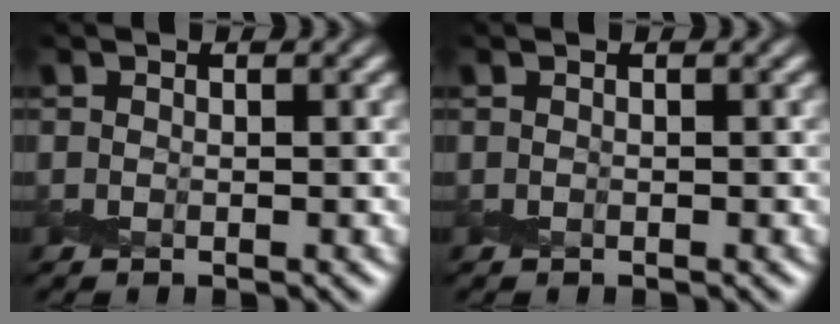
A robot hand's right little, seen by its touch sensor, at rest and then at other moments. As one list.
[{"total": 0.0}]